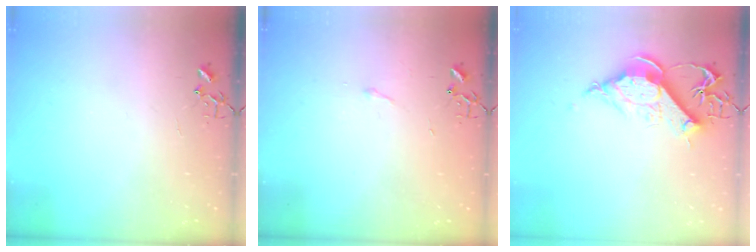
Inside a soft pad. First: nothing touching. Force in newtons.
{"total": 2.9, "press": 2.9, "slide": 0.5}
{"total": 12.5, "press": 12.4, "slide": 1.5}